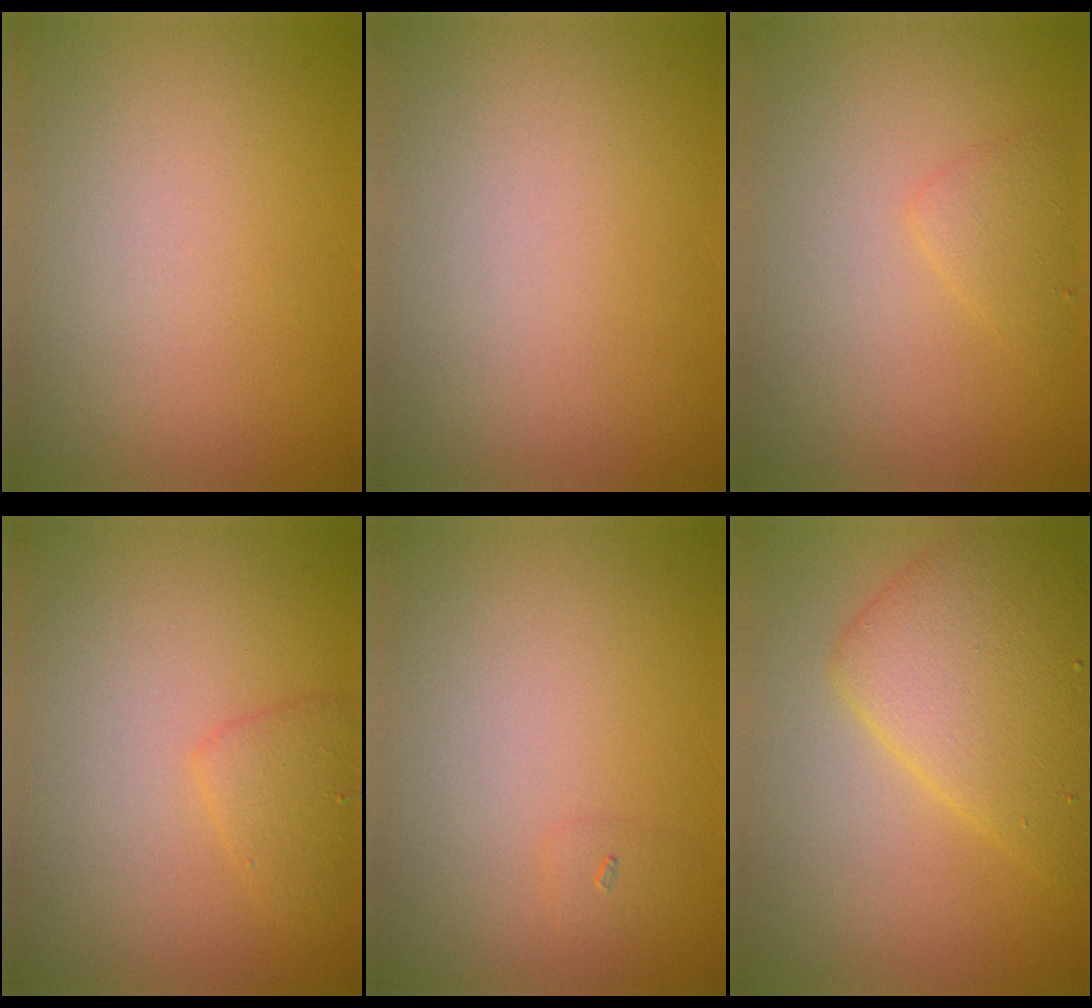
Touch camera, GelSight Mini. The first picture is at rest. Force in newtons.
{"total": 0.0}
{"total": 1.6, "press": 1.6, "slide": 0.1}
{"total": 1.9, "press": 1.9, "slide": 0.1}
{"total": 0.6, "press": 0.6, "slide": 0.1}
{"total": 6.4, "press": 6.4, "slide": 0.1}